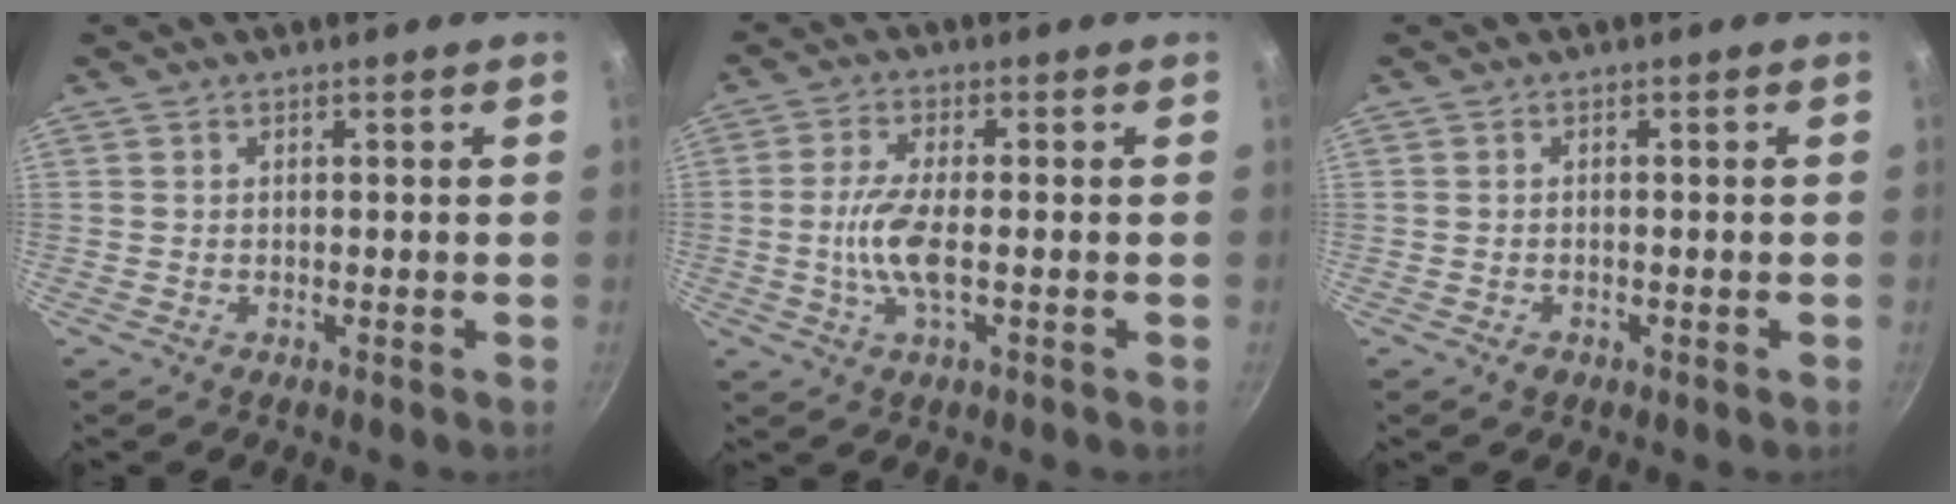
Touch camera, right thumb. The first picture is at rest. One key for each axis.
{"total": 7.0, "fx": -1.0, "fy": 2.1, "fz": 6.6, "tx": -0.142, "ty": 0.003, "tz": -0.027}
{"total": 1.5, "fx": -0.8, "fy": 1.0, "fz": 0.7, "tx": -0.015, "ty": 0.003, "tz": -0.010}